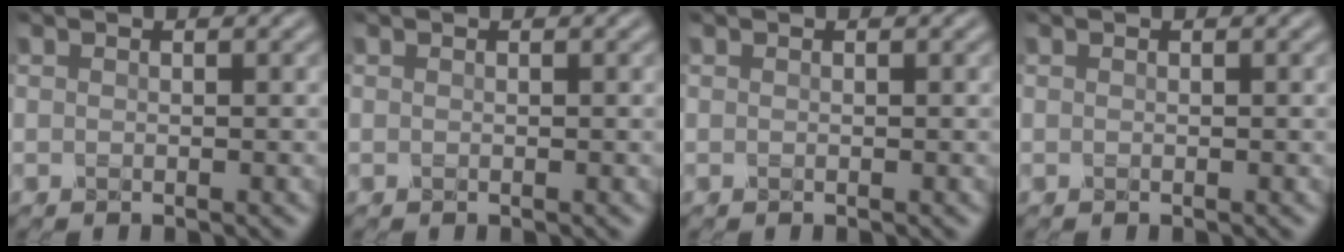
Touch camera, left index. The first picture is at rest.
{"total": 0.0}
{"total": 0.0}
{"total": 0.0}